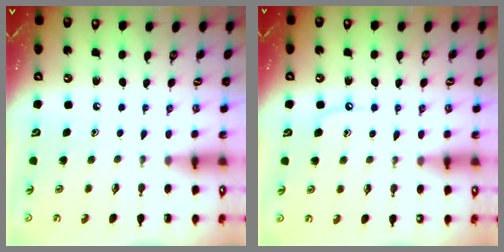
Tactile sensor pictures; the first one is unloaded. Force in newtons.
{"total": 6.0, "press": 5.9, "slide": 0.7}